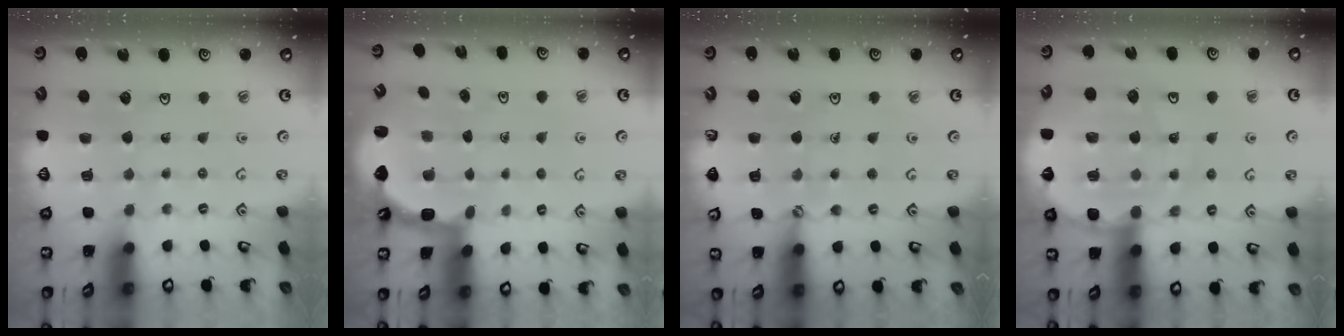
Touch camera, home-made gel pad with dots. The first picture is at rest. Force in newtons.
{"total": 2.4, "press": 2.1, "slide": 1.3}
{"total": 2.4, "press": 2.4, "slide": 0.3}
{"total": 11.7, "press": 11.6, "slide": 1.4}